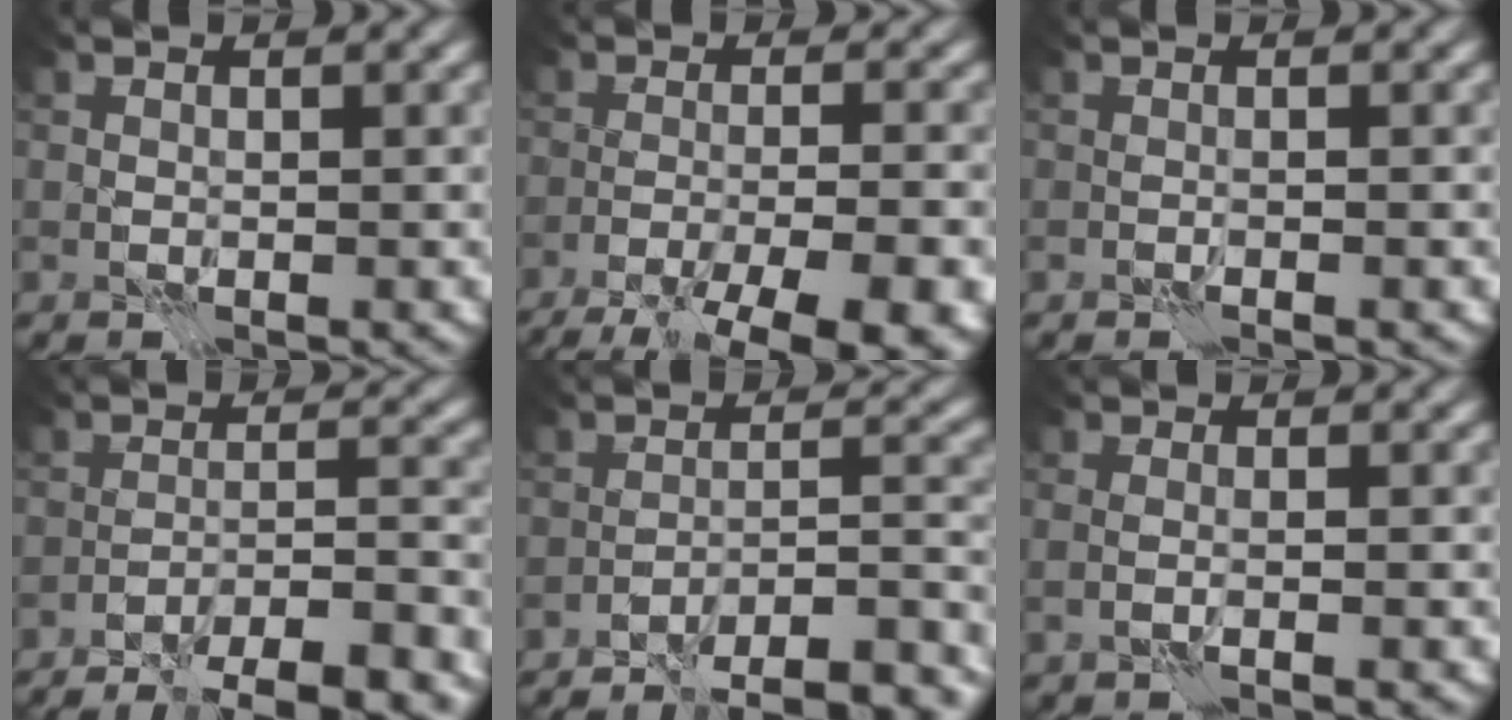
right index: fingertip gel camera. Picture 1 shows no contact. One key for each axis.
{"total": 12.5, "fx": -9.2, "fy": 2.8, "fz": 7.9, "tx": -0.101, "ty": -0.018, "tz": -0.118}
{"total": 0.5, "fx": -0.2, "fy": -0.5, "fz": 0.1, "tx": 0.000, "ty": -0.003, "tz": -0.007}
{"total": 10.3, "fx": -8.9, "fy": 1.6, "fz": 4.9, "tx": -0.057, "ty": 0.001, "tz": -0.116}
{"total": 14.5, "fx": -13.4, "fy": 2.6, "fz": 5.0, "tx": -0.031, "ty": 0.019, "tz": -0.162}
{"total": 0.7, "fx": -0.2, "fy": -0.2, "fz": 0.7, "tx": -0.013, "ty": -0.001, "tz": -0.004}